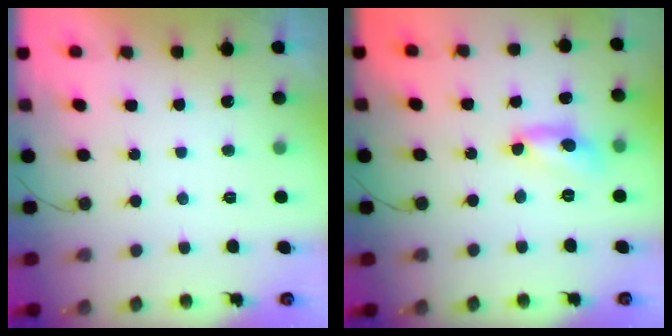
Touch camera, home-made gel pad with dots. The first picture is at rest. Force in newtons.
{"total": 8.4, "press": 8.4, "slide": 0.7}